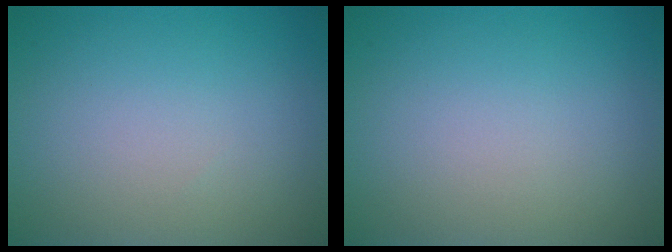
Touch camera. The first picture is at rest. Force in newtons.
{"total": 0.0}